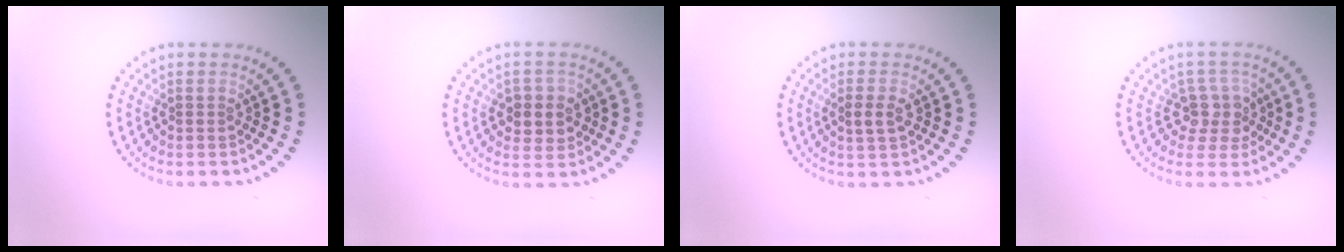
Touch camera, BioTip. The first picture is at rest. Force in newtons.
{"total": 3.0, "press": 2.8, "slide": 0.9}
{"total": 1.7, "press": 1.7, "slide": 0.3}
{"total": 3.1, "press": 2.4, "slide": 1.9}